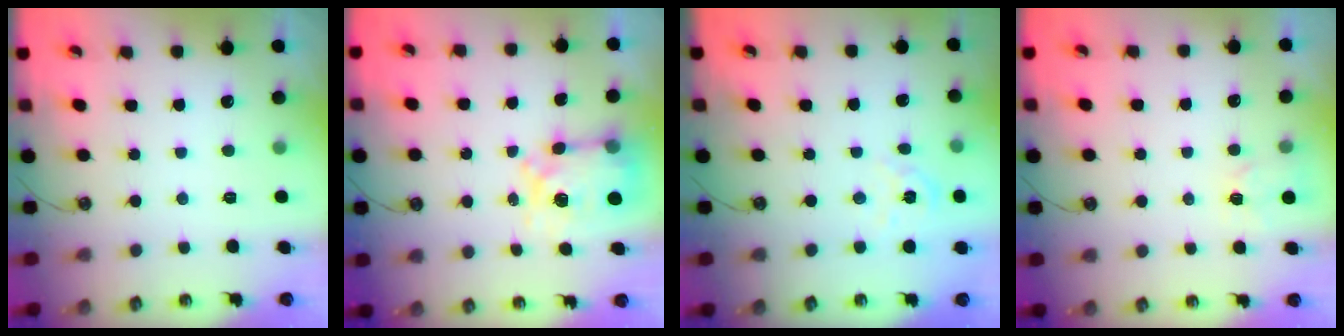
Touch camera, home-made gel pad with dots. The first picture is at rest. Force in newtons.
{"total": 7.9, "press": 7.8, "slide": 0.7}
{"total": 3.1, "press": 3.1, "slide": 0.2}
{"total": 3.7, "press": 3.7, "slide": 0.6}